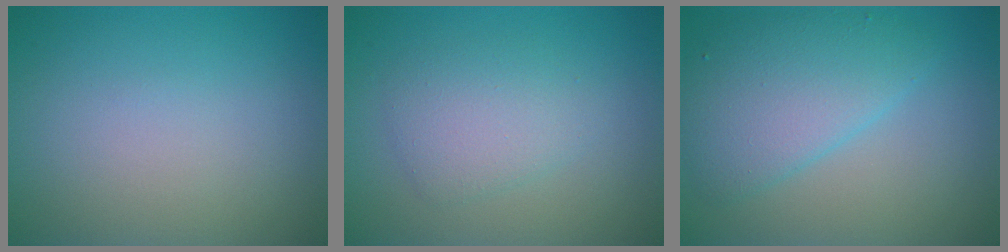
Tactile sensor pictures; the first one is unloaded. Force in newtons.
{"total": 2.8, "press": 2.8, "slide": 0.2}
{"total": 5.2, "press": 5.2, "slide": 0.2}